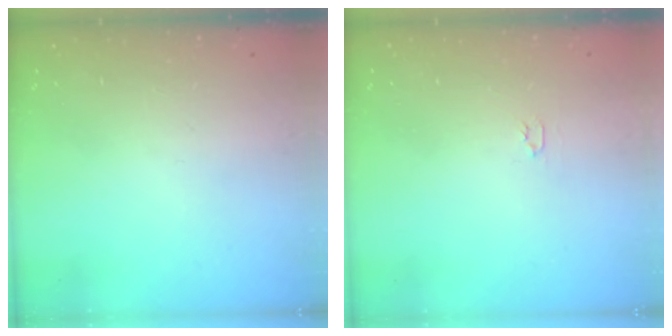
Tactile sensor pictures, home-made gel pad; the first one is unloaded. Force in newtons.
{"total": 2.0, "press": 2.0, "slide": 0.3}